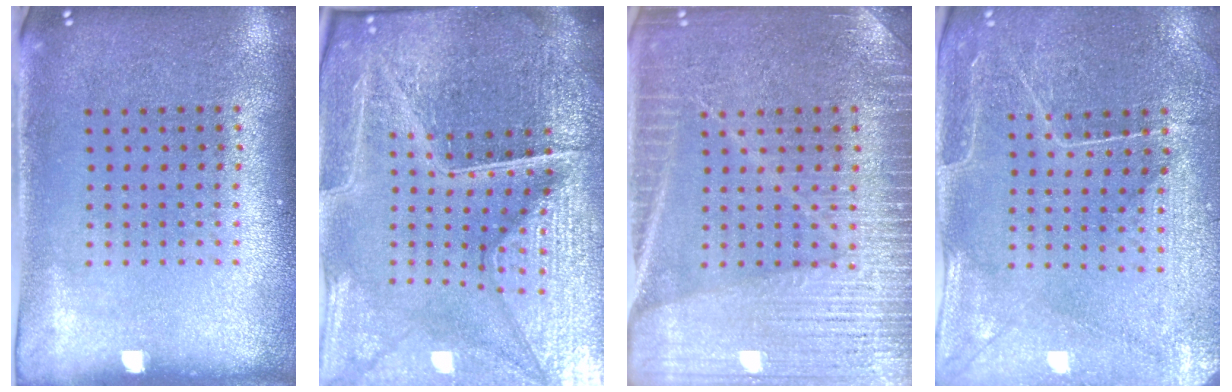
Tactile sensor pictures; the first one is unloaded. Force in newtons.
{"total": 6.8, "press": 6.0, "slide": 3.1}
{"total": 3.7, "press": 3.7, "slide": 0.6}
{"total": 0.7, "press": 0.5, "slide": 0.4}